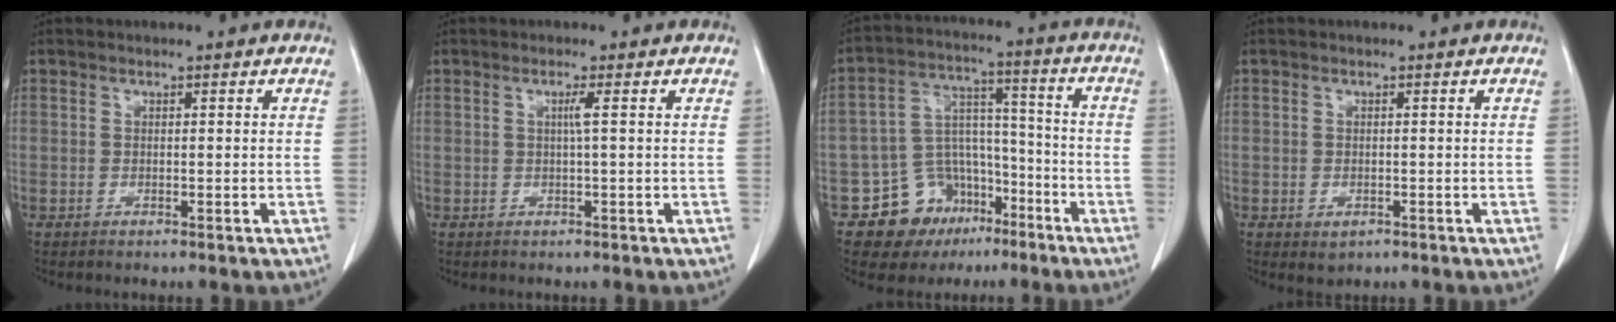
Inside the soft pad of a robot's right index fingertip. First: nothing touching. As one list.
[{"total": 1.3, "force": [0.2, -0.4, 1.2], "torque": [-0.024, 0.001, 0.003]}, {"total": 11.7, "force": [-6.8, 8.7, 3.9], "torque": [-0.060, 0.052, -0.098]}, {"total": 1.6, "force": [-0.7, 1.1, 0.9], "torque": [-0.012, 0.000, 0.000]}]